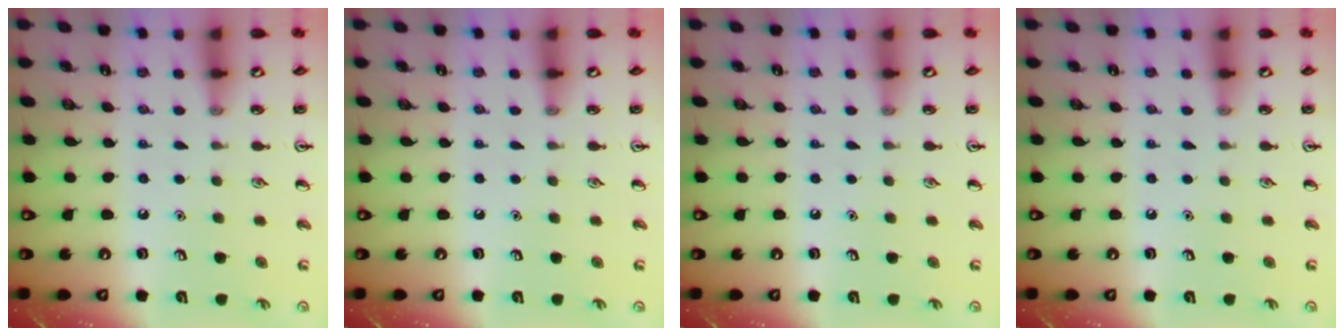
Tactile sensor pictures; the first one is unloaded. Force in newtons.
{"total": 0.0}
{"total": 0.0}
{"total": 0.0}